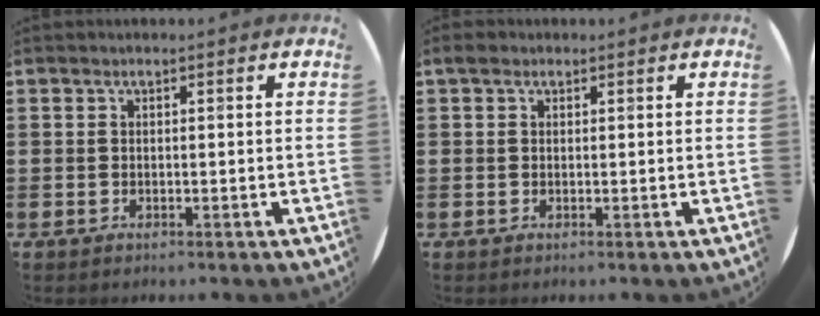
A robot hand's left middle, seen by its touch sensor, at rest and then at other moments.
{"total": 0.9, "force": [0.6, 0.6, 0.3], "torque": [0.000, 0.004, 0.008]}